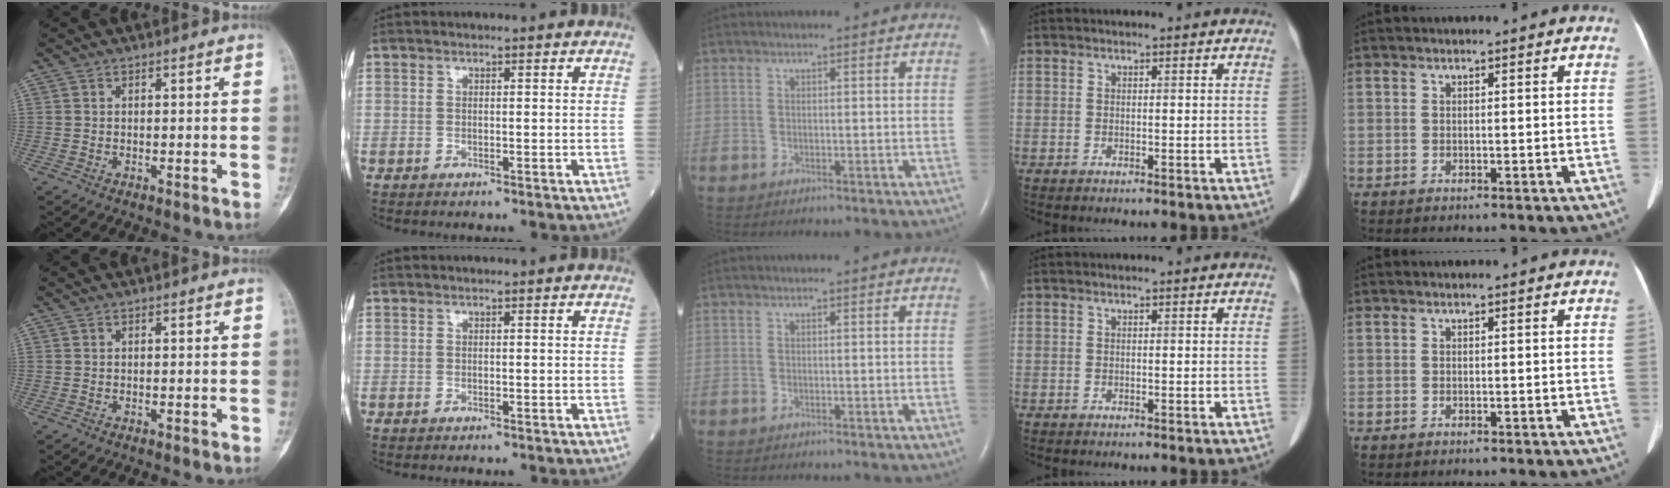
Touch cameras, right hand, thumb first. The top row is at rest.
{}